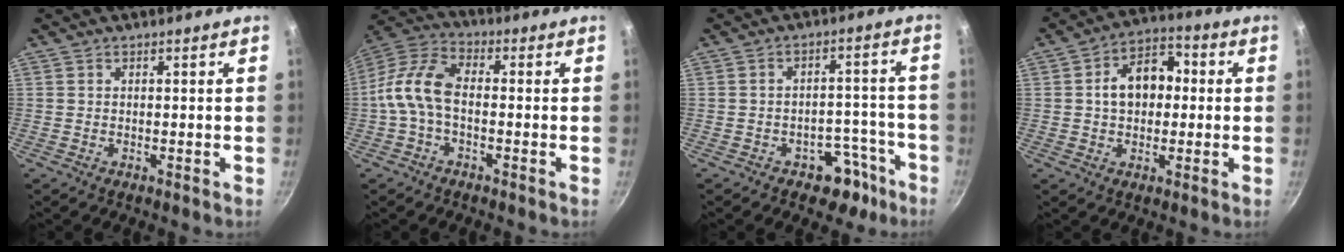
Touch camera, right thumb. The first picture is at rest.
{"total": 10.7, "force": [-1.1, 6.1, 8.8], "torque": [-0.181, 0.032, -0.031]}
{"total": 7.9, "force": [-4.9, 5.0, 3.6], "torque": [-0.017, 0.051, -0.066]}
{"total": 10.6, "force": [0.8, 7.3, 7.7], "torque": [-0.101, 0.026, 0.006]}